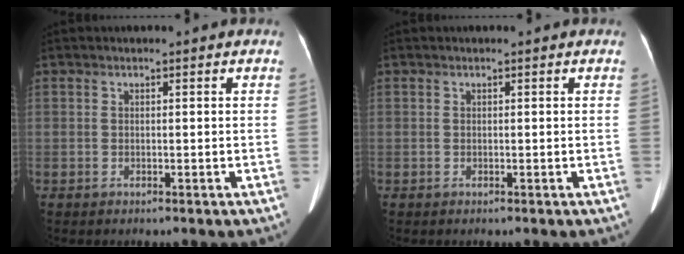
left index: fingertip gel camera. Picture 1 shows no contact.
{"total": 0.0}